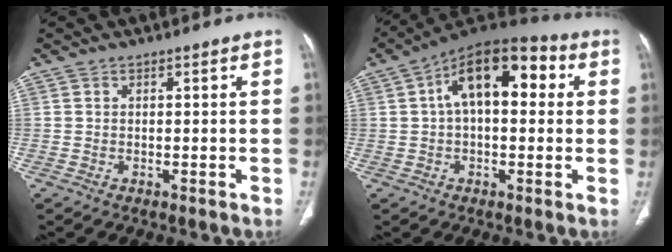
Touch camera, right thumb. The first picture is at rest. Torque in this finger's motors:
{"motor_torque": [1.03, 3.62, 1.70, -0.08, 0.13]}